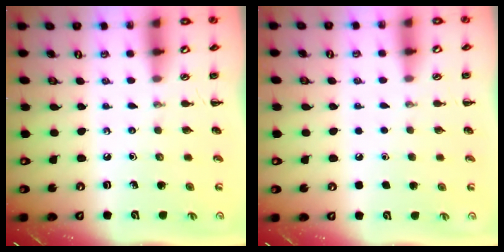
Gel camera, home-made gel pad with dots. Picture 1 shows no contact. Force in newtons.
{"total": 1.7, "press": 1.7, "slide": 0.1}